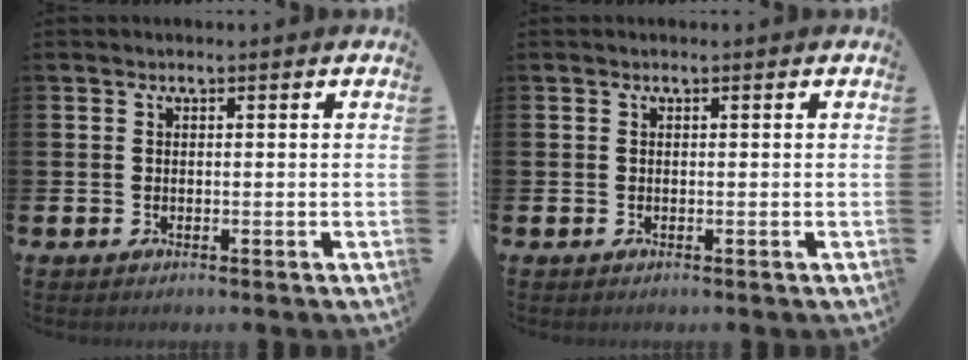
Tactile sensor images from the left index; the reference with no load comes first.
{"total": 0.0}